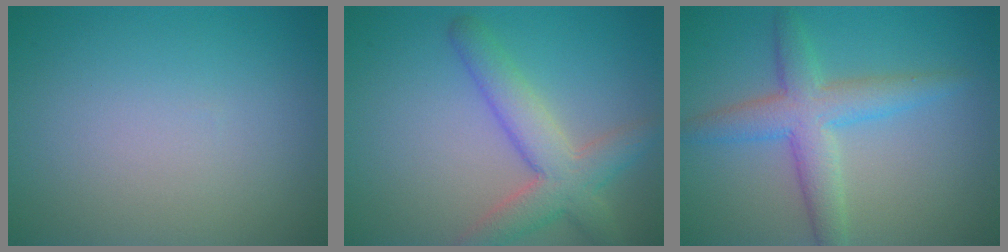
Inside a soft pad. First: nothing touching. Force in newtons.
{"total": 5.1, "press": 5.1, "slide": 0.2}
{"total": 4.7, "press": 4.7, "slide": 0.1}